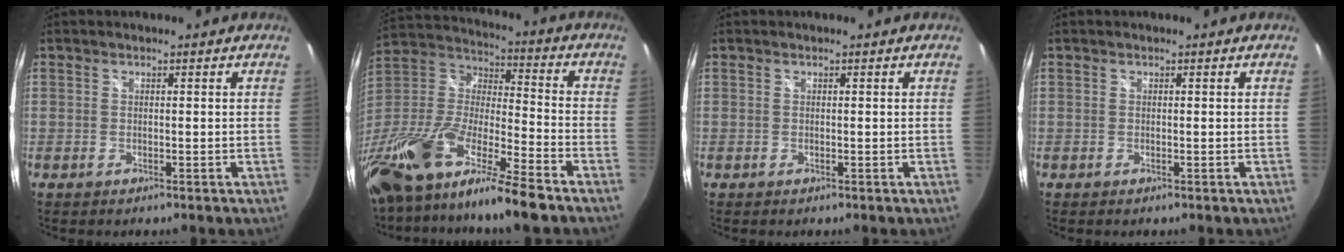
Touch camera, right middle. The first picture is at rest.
{"total": 23.6, "force": [-16.3, 4.0, 16.7], "torque": [-0.323, -0.049, -0.302]}
{"total": 0.0}
{"total": 0.0}